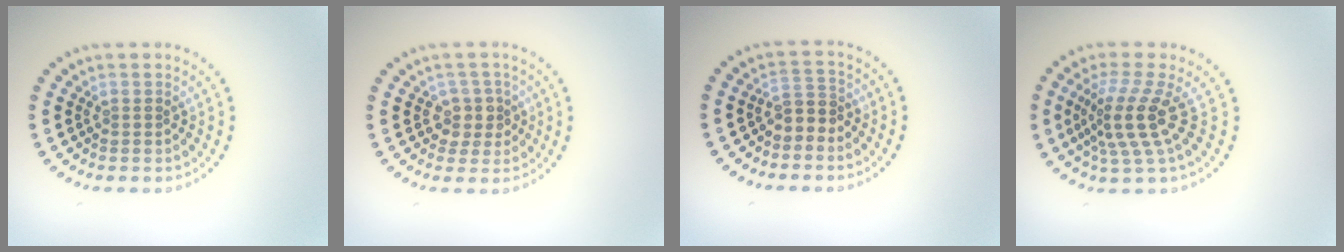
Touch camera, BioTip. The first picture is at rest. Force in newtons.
{"total": 2.3, "press": 2.1, "slide": 0.9}
{"total": 1.8, "press": 1.5, "slide": 1.0}
{"total": 4.4, "press": 3.1, "slide": 3.1}